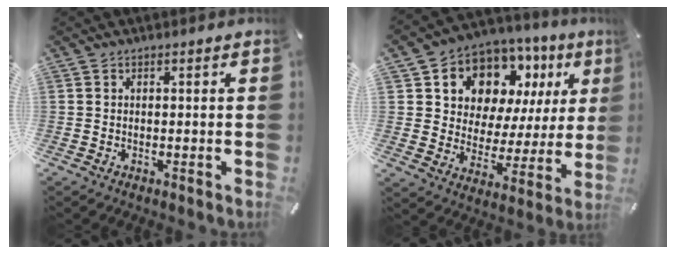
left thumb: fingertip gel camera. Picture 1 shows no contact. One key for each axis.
{"total": 10.4, "fx": 6.9, "fy": 7.4, "fz": 2.3, "tx": -0.052, "ty": -0.069, "tz": 0.130}